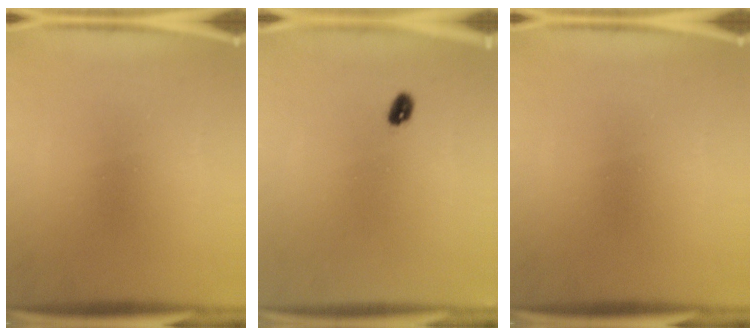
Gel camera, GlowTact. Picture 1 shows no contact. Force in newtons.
{"total": 1.9}
{"total": 0.0}